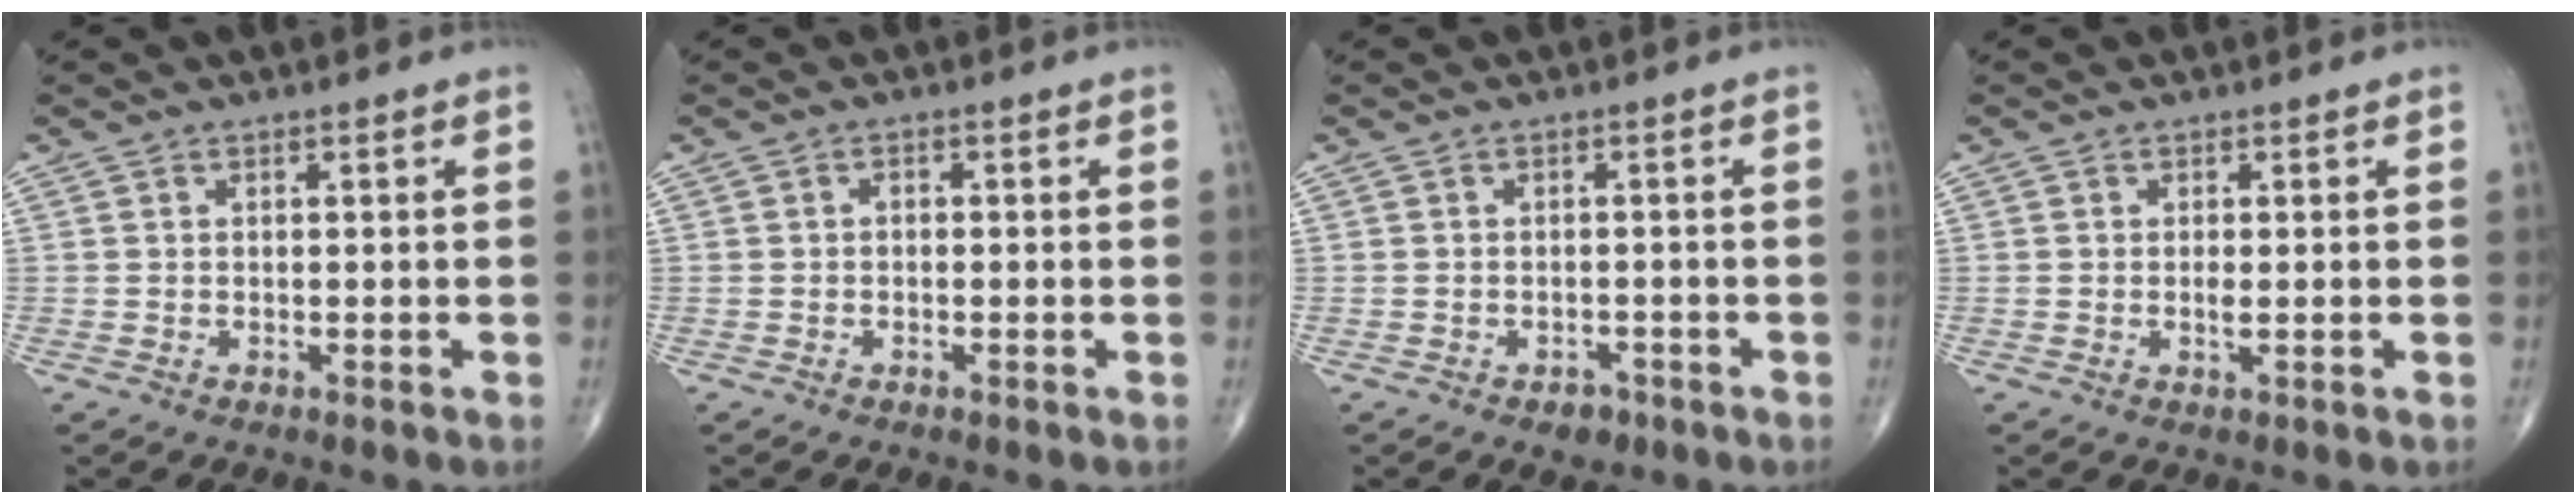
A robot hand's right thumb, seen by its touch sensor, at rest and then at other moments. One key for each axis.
{"total": 0.8, "fx": -0.2, "fy": 0.6, "fz": 0.5, "tx": -0.002, "ty": 0.004, "tz": -0.009}
{"total": 1.3, "fx": -0.9, "fy": 0.8, "fz": 0.4, "tx": -0.005, "ty": 0.003, "tz": -0.013}
{"total": 1.3, "fx": -0.1, "fy": 0.4, "fz": 1.2, "tx": -0.022, "ty": -0.002, "tz": -0.003}